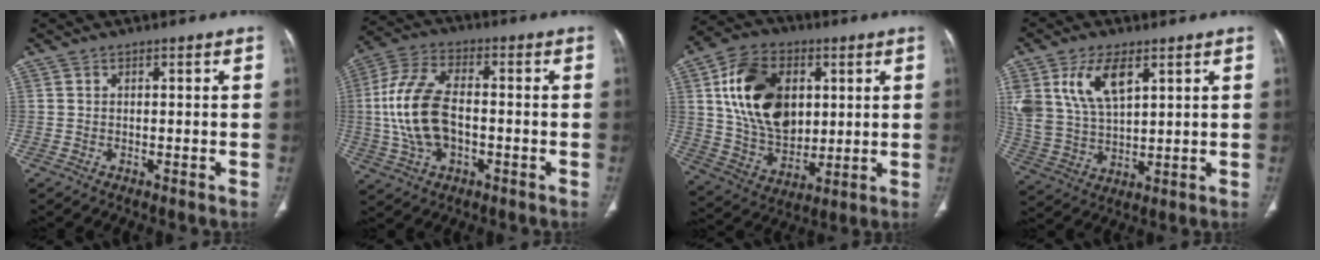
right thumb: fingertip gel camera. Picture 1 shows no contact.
{"total": 14.2, "force": [-1.2, 8.1, 11.6], "torque": [-0.242, 0.021, -0.022]}
{"total": 19.5, "force": [4.6, 13.3, 13.5], "torque": [-0.209, -0.011, 0.090]}
{"total": 11.9, "force": [5.4, 6.1, 8.7], "torque": [-0.167, -0.017, 0.116]}